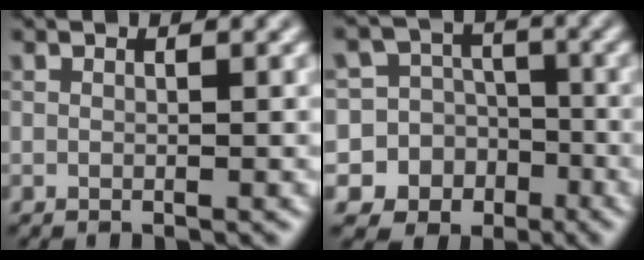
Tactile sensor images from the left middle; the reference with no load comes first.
{"total": 11.7, "force": [-4.8, 10.4, 1.8], "torque": [-0.048, -0.002, -0.086]}